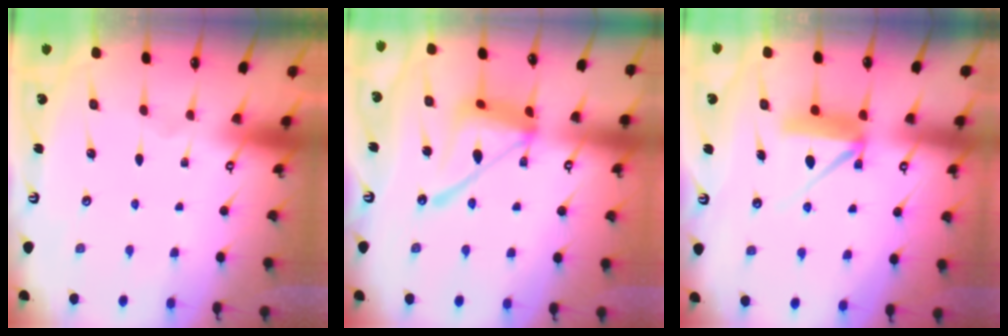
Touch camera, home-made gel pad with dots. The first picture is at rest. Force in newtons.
{"total": 15.4, "press": 15.3, "slide": 1.4}
{"total": 10.1, "press": 10.1, "slide": 0.6}